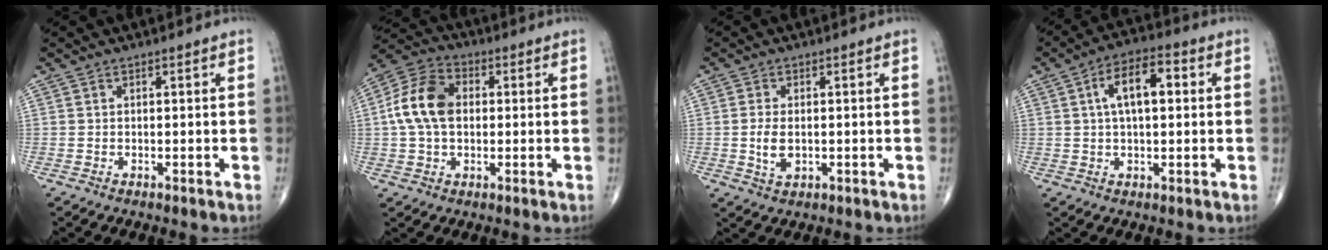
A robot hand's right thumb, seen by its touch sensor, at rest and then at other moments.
{"total": 12.0, "force": [0.9, 8.2, 8.6], "torque": [-0.163, 0.027, 0.007]}
{"total": 4.2, "force": [-0.3, 2.4, 3.4], "torque": [-0.066, -0.005, -0.003]}
{"total": 9.3, "force": [1.8, 4.4, 8.0], "torque": [-0.125, 0.020, 0.022]}